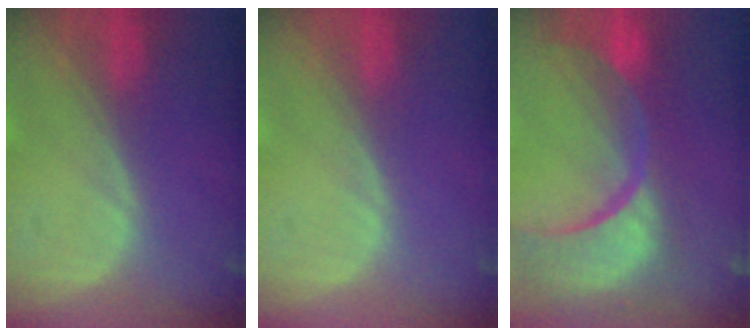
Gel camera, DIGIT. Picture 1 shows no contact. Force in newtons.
{"total": 0.0}
{"total": 14.6, "press": 11.6, "slide": 8.9}